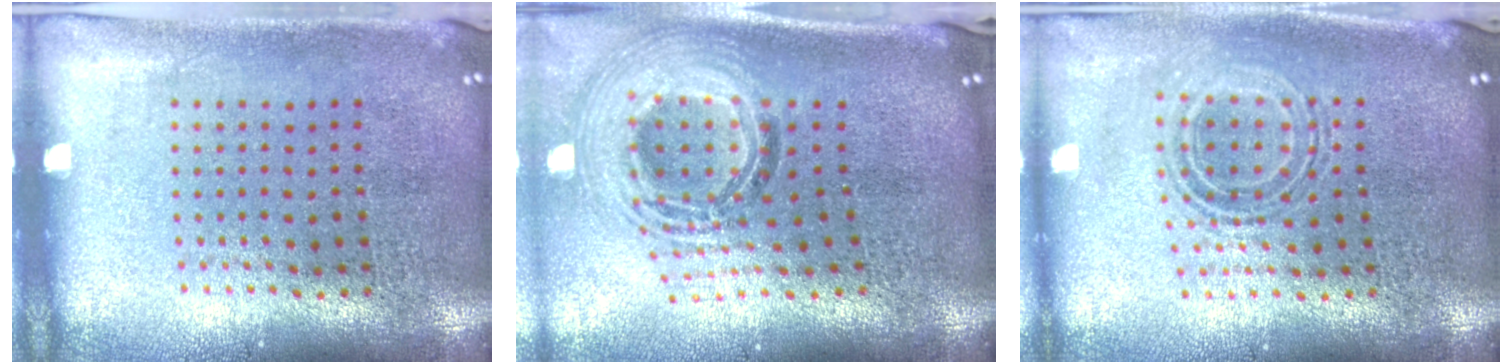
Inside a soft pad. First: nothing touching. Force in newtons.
{"total": 2.1, "press": 1.6, "slide": 1.4}
{"total": 0.9, "press": 0.8, "slide": 0.3}